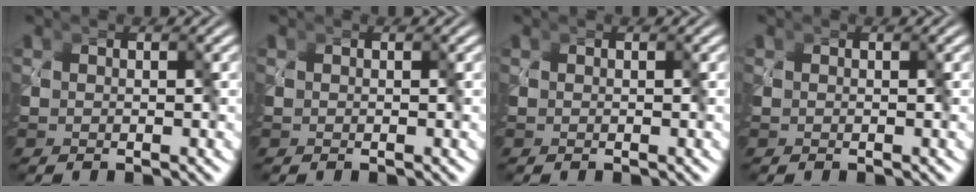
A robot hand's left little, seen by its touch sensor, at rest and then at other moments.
{"total": 0.0}
{"total": 0.0}
{"total": 0.0}